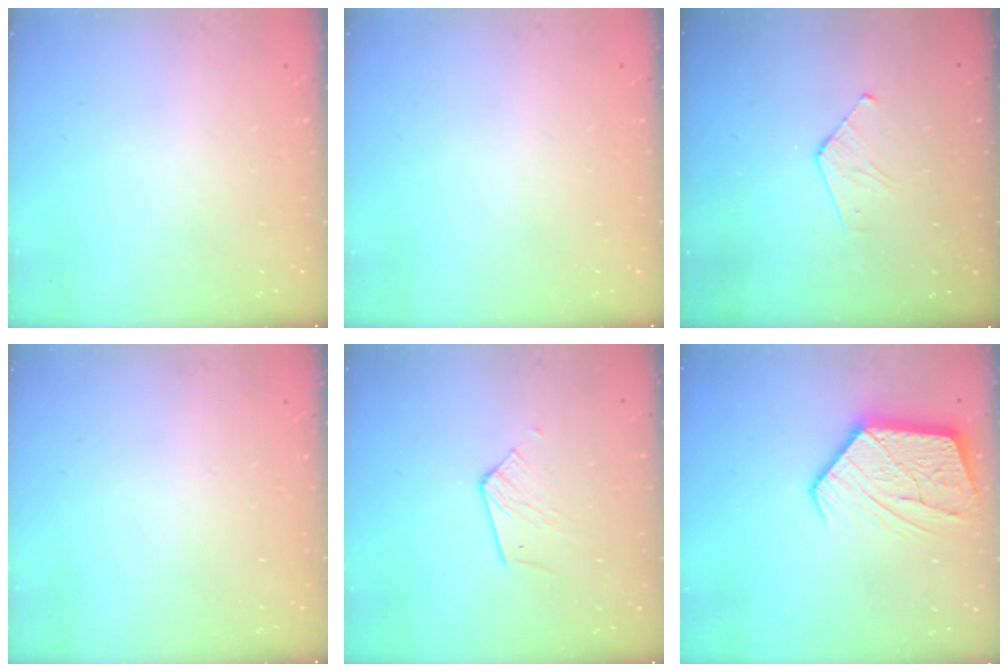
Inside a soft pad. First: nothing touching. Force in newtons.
{"total": 0.0}
{"total": 4.9, "press": 4.9, "slide": 0.4}
{"total": 0.0}
{"total": 5.9, "press": 5.9, "slide": 0.5}
{"total": 13.9, "press": 13.8, "slide": 1.1}